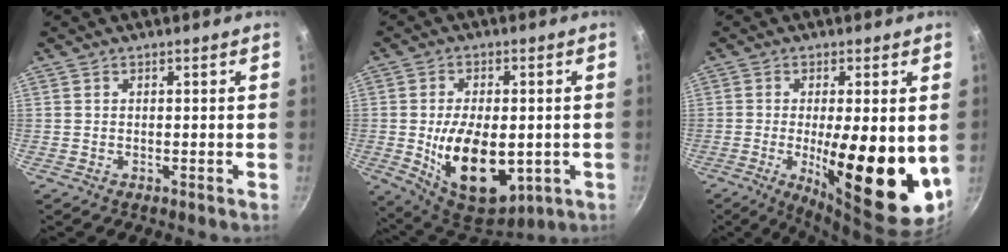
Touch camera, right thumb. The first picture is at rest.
{"total": 16.8, "force": [-2.5, 9.7, 13.5], "torque": [-0.199, -0.010, -0.022]}
{"total": 18.2, "force": [-1.8, 5.3, 17.3], "torque": [-0.245, -0.020, -0.021]}